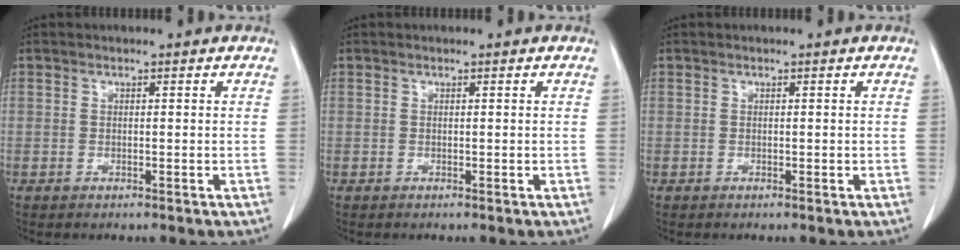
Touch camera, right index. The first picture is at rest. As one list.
[{"total": 0.0}, {"total": 0.0}]